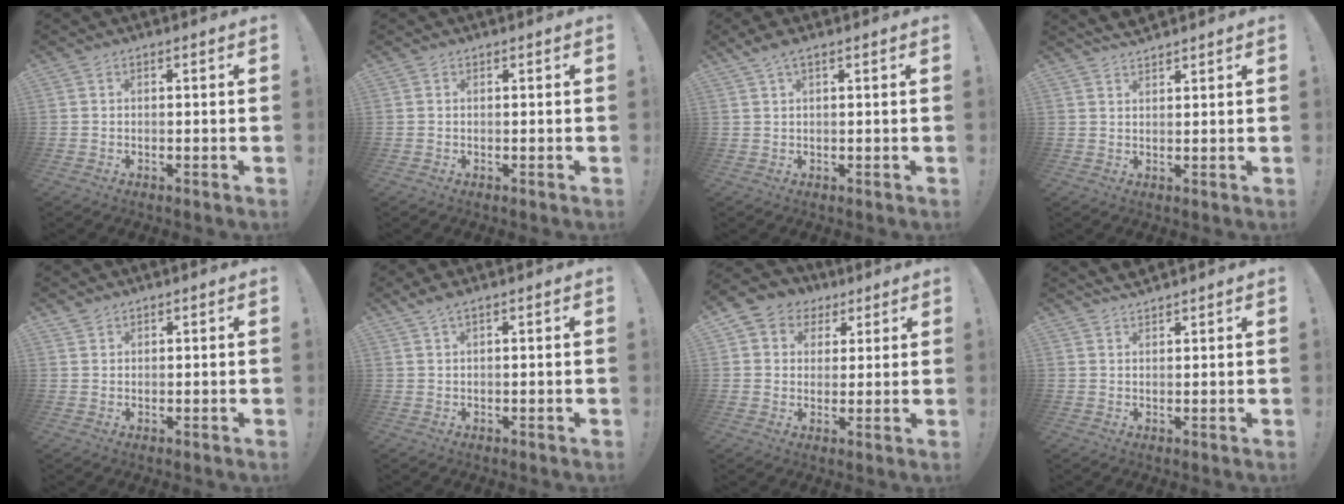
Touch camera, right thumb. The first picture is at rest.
{"total": 0.0}
{"total": 2.9, "force": [1.8, 0.4, 2.2], "torque": [-0.036, -0.006, 0.031]}
{"total": 3.3, "force": [3.2, 0.5, 0.9], "torque": [-0.017, -0.016, 0.058]}
{"total": 1.7, "force": [1.5, 0.7, 0.2], "torque": [0.000, -0.008, 0.029]}
{"total": 2.3, "force": [1.7, 0.0, 1.6], "torque": [-0.031, -0.003, 0.029]}
{"total": 6.8, "force": [2.1, 6.3, 1.5], "torque": [-0.015, -0.007, 0.046]}
{"total": 2.9, "force": [2.8, 0.5, 0.7], "torque": [-0.013, -0.013, 0.052]}